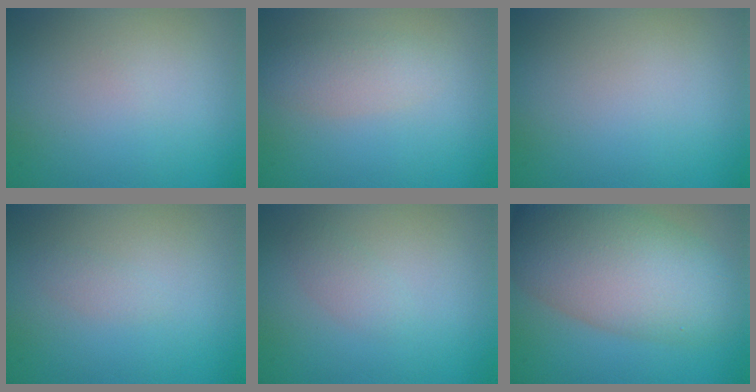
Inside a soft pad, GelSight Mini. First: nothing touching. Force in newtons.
{"total": 2.3, "press": 2.3, "slide": 0.1}
{"total": 0.0}
{"total": 0.8, "press": 0.8, "slide": 0.1}
{"total": 1.3, "press": 1.3, "slide": 0.1}
{"total": 9.6, "press": 9.6, "slide": 0.3}